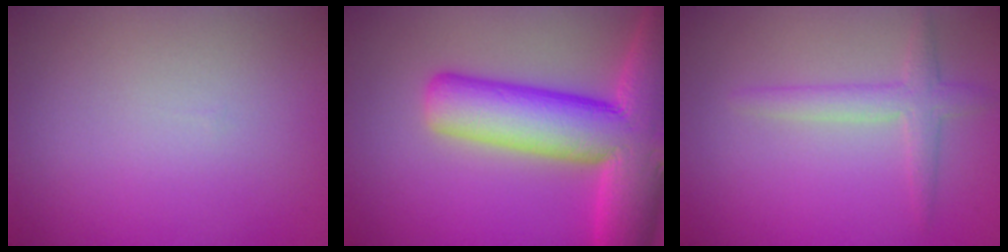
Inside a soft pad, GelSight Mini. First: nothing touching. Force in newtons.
{"total": 13.1, "press": 13.1, "slide": 0.8}
{"total": 2.4, "press": 2.4, "slide": 0.1}